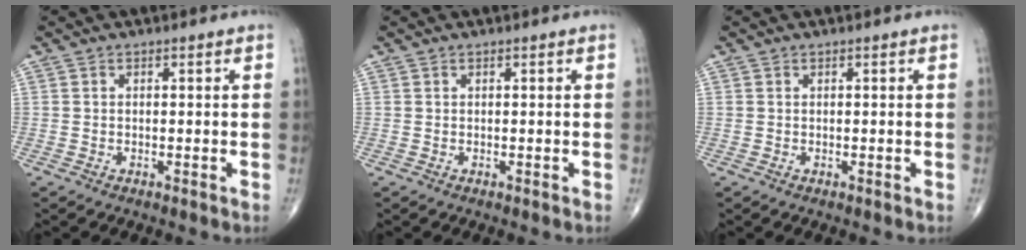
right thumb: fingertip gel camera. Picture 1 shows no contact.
{"total": 0.0}
{"total": 0.0}